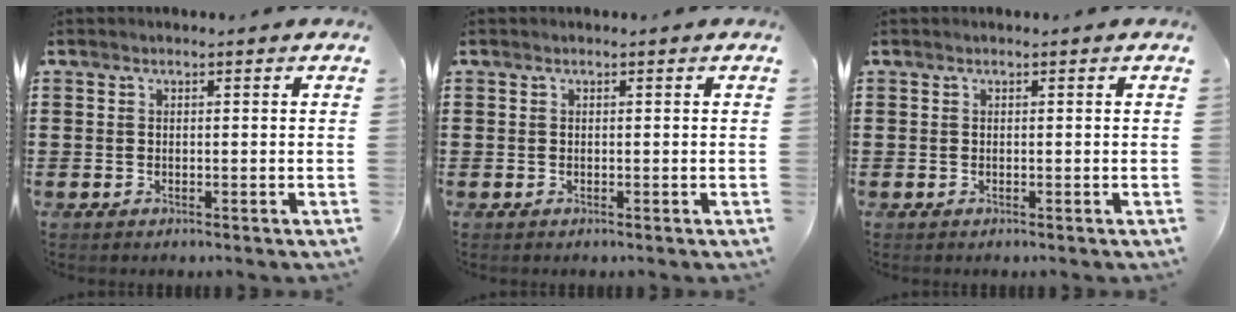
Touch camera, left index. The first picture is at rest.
{"total": 0.0}
{"total": 0.0}